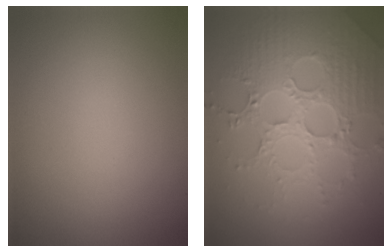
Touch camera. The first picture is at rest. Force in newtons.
{"total": 6.0, "press": 5.0, "slide": 3.4}